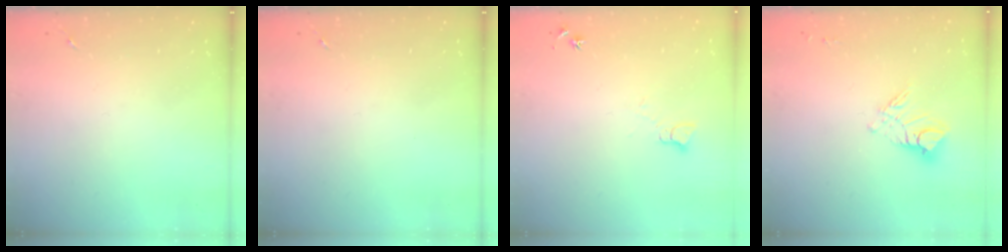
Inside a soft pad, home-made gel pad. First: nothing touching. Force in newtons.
{"total": 0.0}
{"total": 5.4, "press": 5.3, "slide": 0.7}
{"total": 9.7, "press": 9.6, "slide": 0.8}